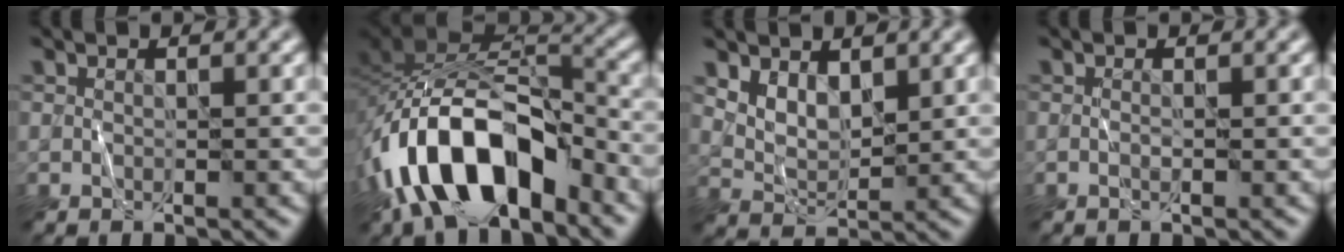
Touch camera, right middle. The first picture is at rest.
{"total": 13.0, "force": [-6.6, 6.6, 9.1], "torque": [-0.164, 0.000, -0.124]}
{"total": 3.1, "force": [1.8, 1.7, 1.8], "torque": [-0.043, -0.008, 0.039]}
{"total": 0.6, "force": [-0.2, 0.0, 0.6], "torque": [-0.011, -0.001, -0.005]}